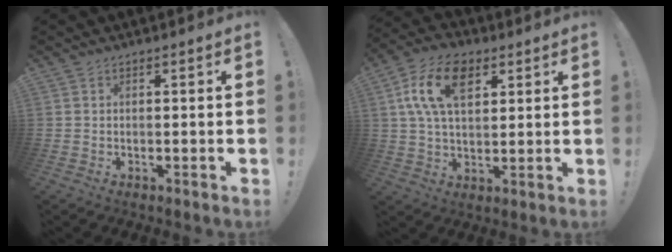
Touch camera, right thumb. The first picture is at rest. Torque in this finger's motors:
{"motor_torque": [0.24, 1.06, 0.30, 0.30, 0.28]}